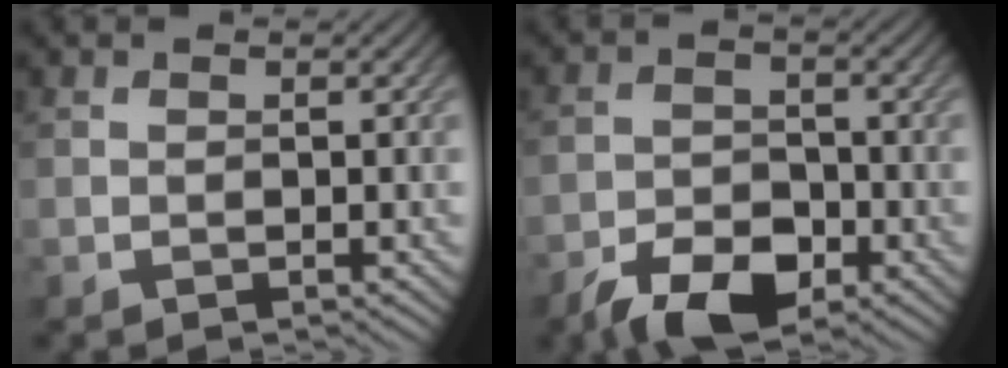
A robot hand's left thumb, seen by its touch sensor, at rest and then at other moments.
{"total": 6.5, "force": [-4.3, 3.2, 3.7], "torque": [-0.067, 0.000, -0.081]}